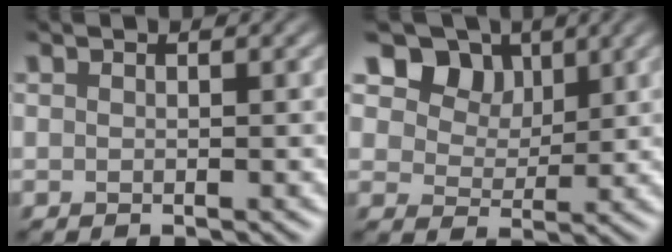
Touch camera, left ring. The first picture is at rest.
{"total": 7.7, "force": [3.7, 5.5, 3.8], "torque": [-0.068, -0.007, 0.058]}